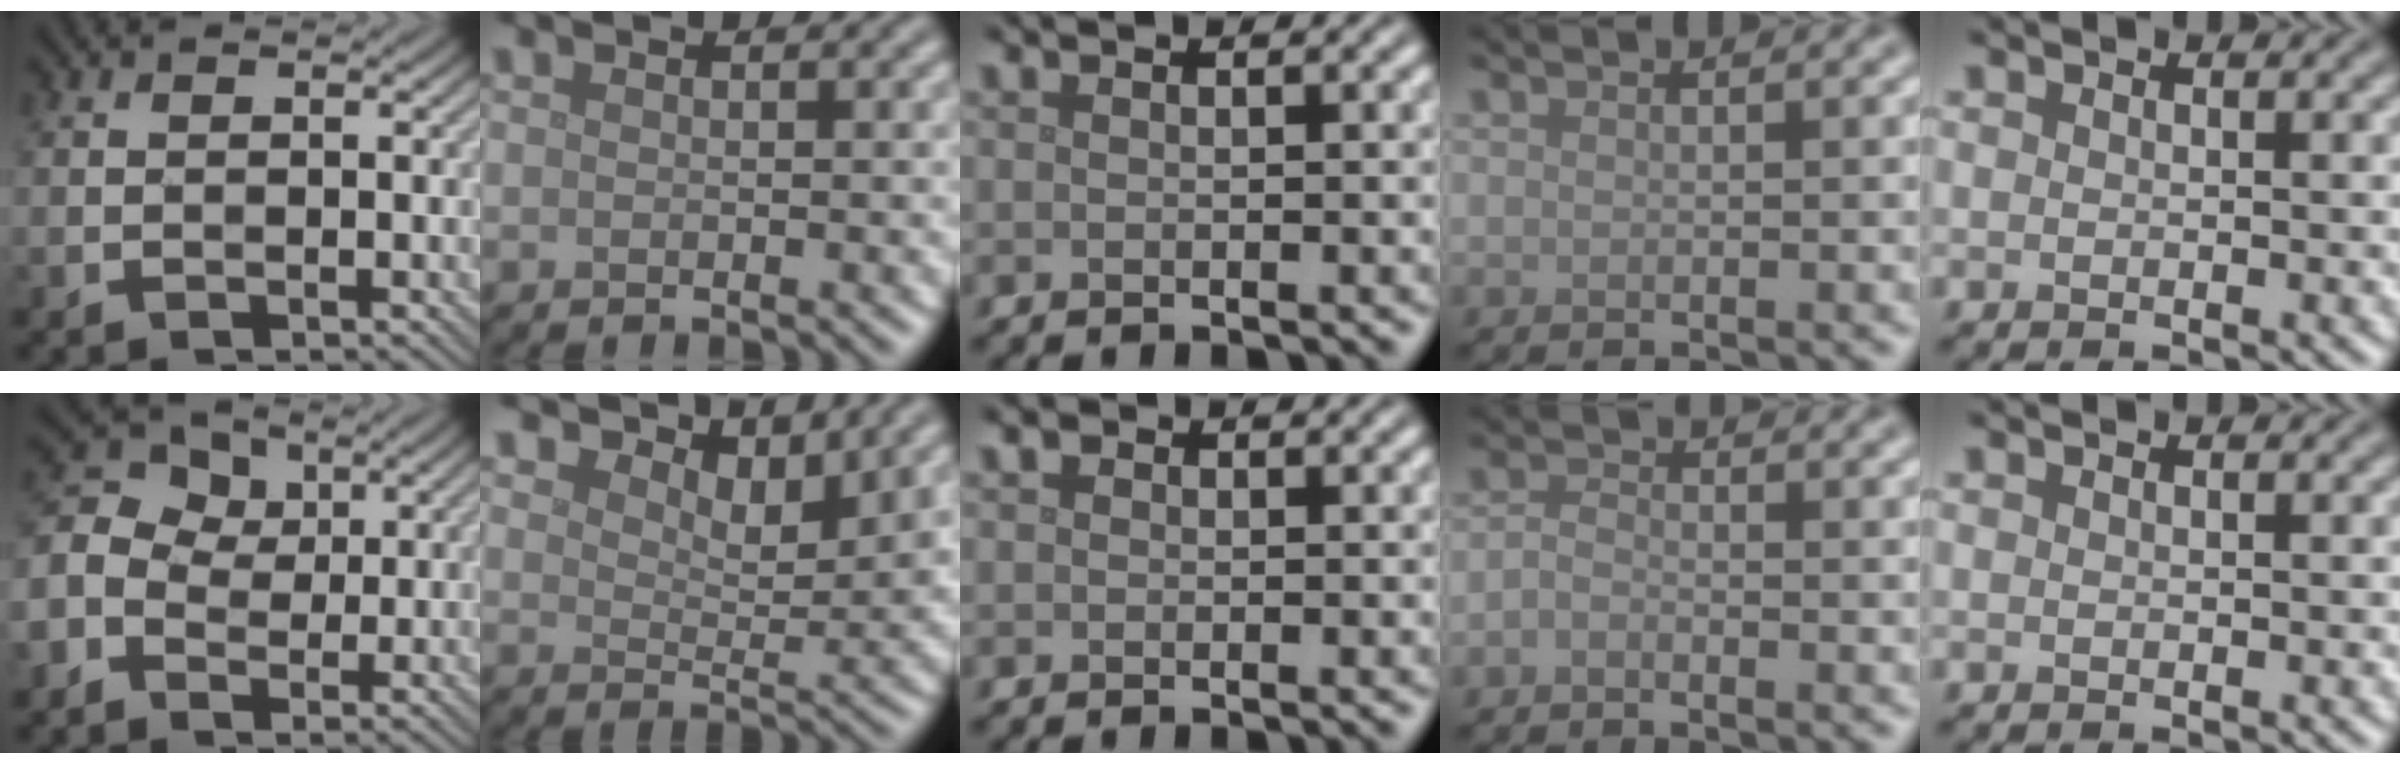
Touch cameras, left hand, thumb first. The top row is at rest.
{"thumb": {"total": 7.7, "force": [-0.5, 6.2, 4.5], "torque": [-0.122, 0.013, -0.020]}, "index": {"total": 4.7, "force": [4.1, 1.5, 1.7], "torque": [-0.033, -0.001, 0.061]}, "middle": {"total": 0.7, "force": [0.1, 0.6, 0.3], "torque": [-0.002, 0.000, -0.003]}, "ring": {"total": 1.2, "force": [-0.8, 0.6, 0.7], "torque": [-0.014, 0.001, -0.021]}}